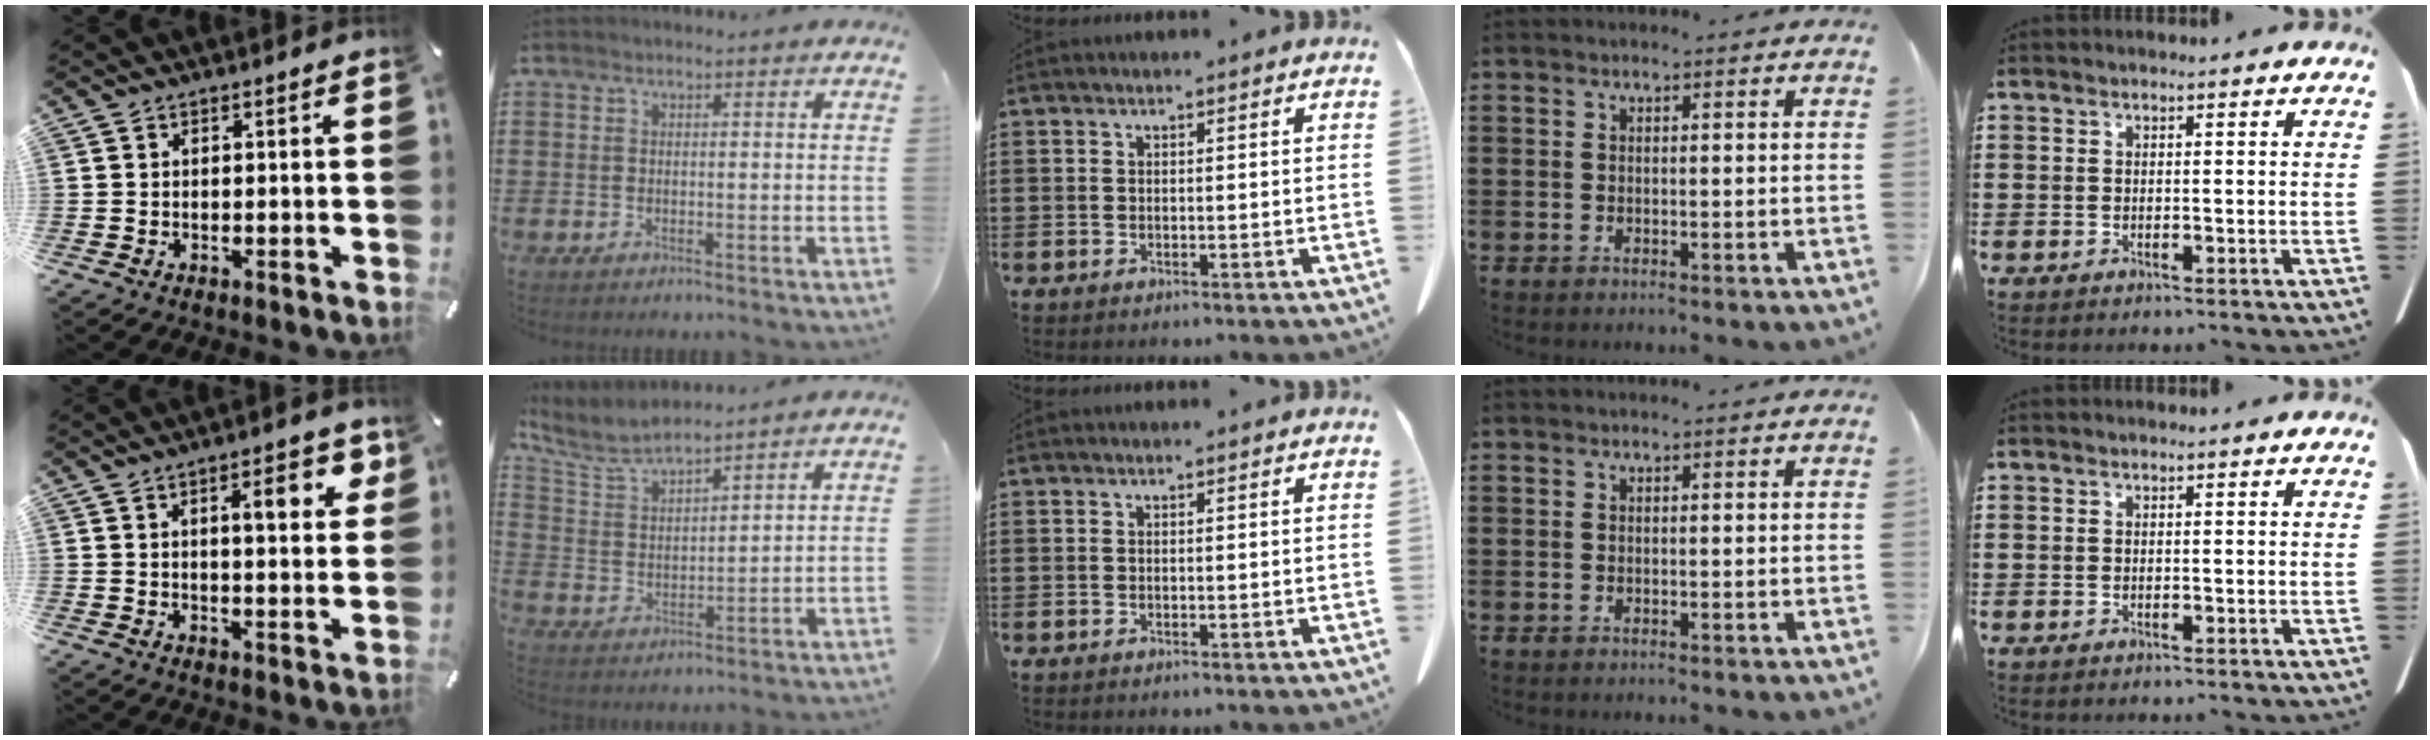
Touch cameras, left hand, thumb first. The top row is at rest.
{"thumb": {"total": 9.0, "force": [3.8, 3.0, 7.6], "torque": [-0.104, -0.009, 0.055]}, "index": {"total": 5.7, "force": [5.1, 0.9, 2.3], "torque": [-0.066, -0.019, 0.090]}}